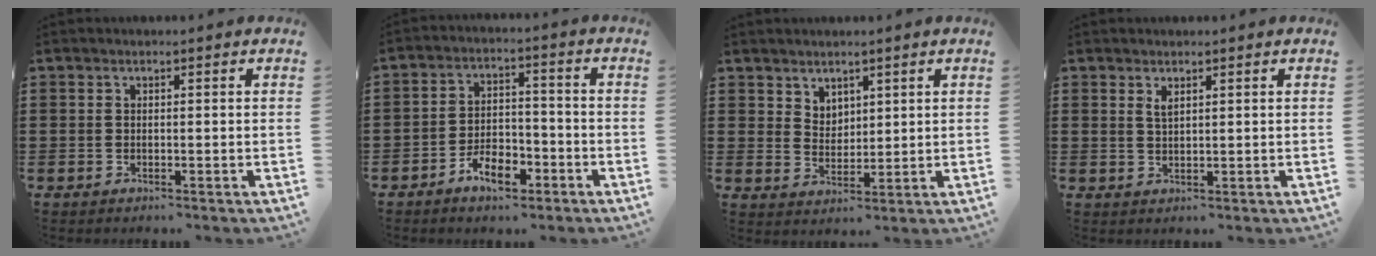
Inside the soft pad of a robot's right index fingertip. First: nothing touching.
{"total": 6.0, "force": [-3.9, 2.8, 3.7], "torque": [-0.066, 0.013, -0.071]}
{"total": 3.5, "force": [2.8, 2.0, 0.1], "torque": [-0.012, 0.001, 0.055]}
{"total": 1.6, "force": [1.0, 0.5, 1.1], "torque": [-0.023, 0.002, 0.018]}